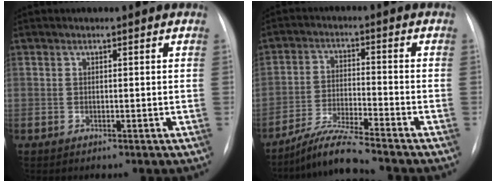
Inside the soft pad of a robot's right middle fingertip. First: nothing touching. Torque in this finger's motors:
{"motor_torque": [0.12, -0.97, 0.02, 0.08]}